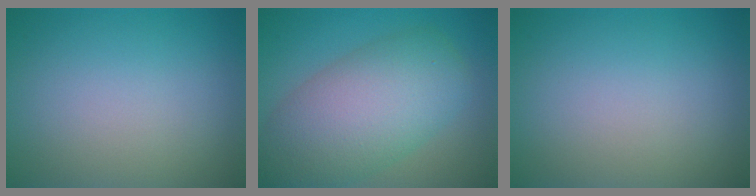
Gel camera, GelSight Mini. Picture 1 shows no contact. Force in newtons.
{"total": 9.3, "press": 9.2, "slide": 0.4}
{"total": 0.0}